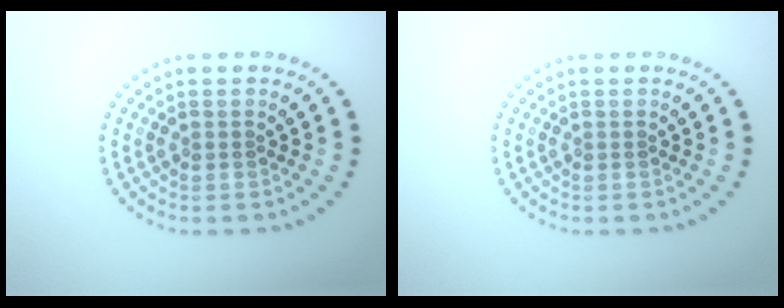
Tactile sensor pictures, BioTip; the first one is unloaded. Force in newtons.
{"total": 0.0}